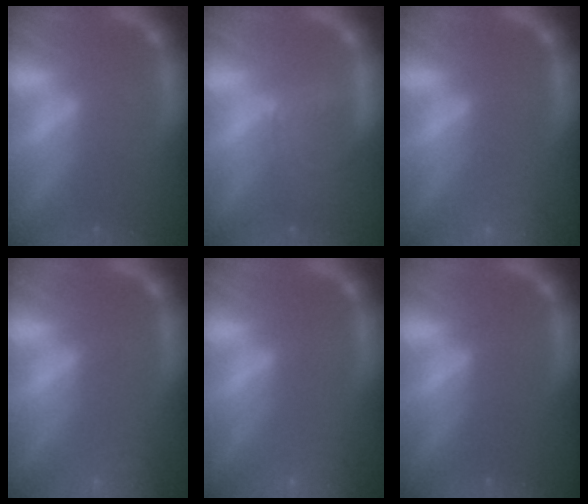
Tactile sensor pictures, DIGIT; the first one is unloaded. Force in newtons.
{"total": 5.0}
{"total": 6.0}
{"total": 6.5}
{"total": 7.0}
{"total": 0.0}